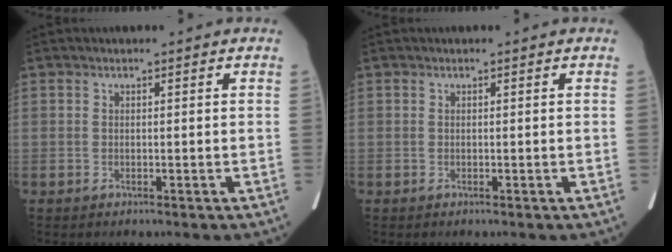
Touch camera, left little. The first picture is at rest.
{"total": 0.0}